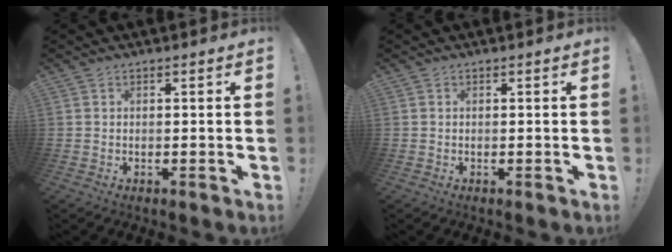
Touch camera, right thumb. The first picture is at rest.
{"total": 0.0}